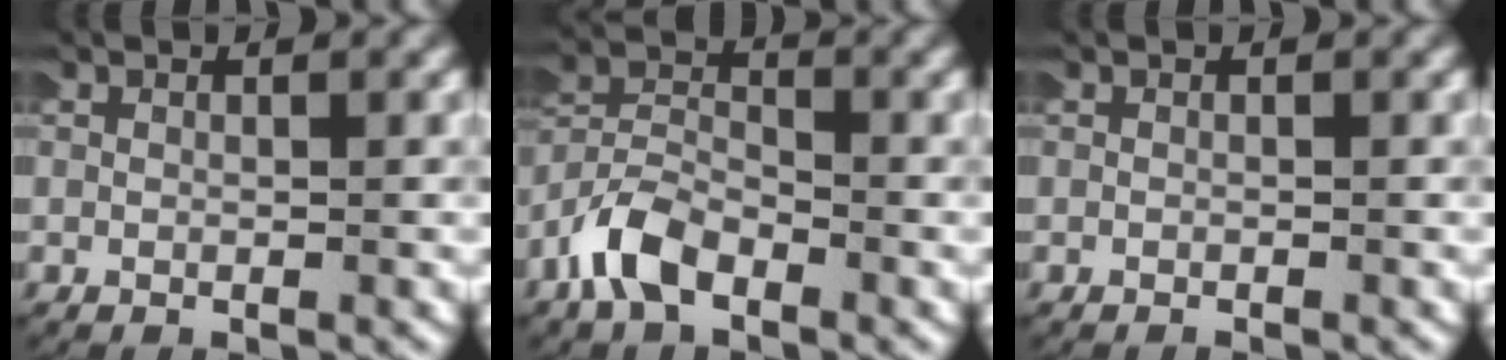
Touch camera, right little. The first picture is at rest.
{"total": 3.9, "force": [-1.8, 2.6, 2.2], "torque": [-0.056, -0.005, -0.037]}
{"total": 0.0}